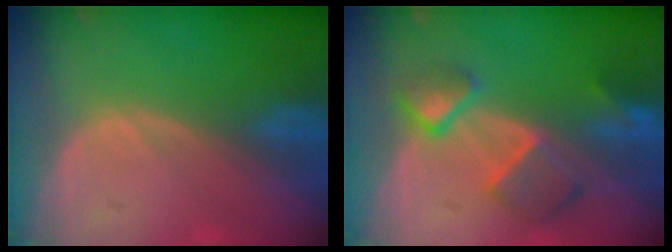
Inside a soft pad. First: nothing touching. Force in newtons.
{"total": 7.7, "press": 6.7, "slide": 3.8}